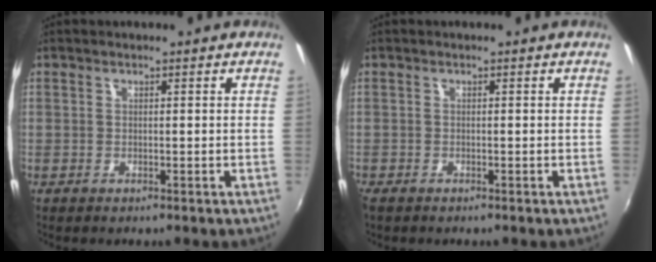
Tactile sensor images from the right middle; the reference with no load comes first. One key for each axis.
{"total": 0.8, "fx": -0.7, "fy": 0.4, "fz": 0.2, "tx": -0.006, "ty": -0.005, "tz": -0.015}